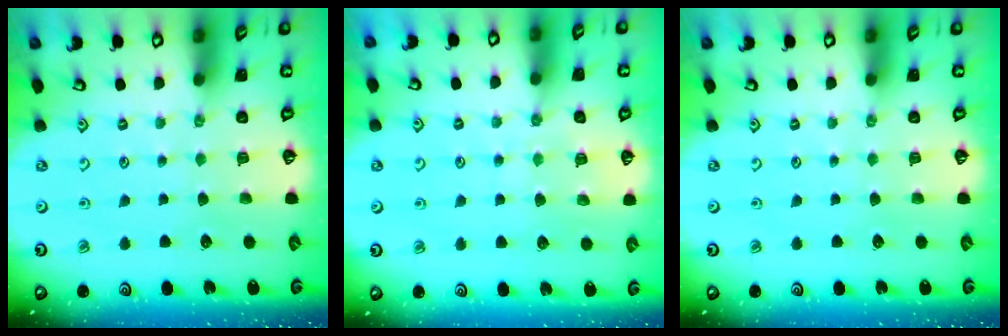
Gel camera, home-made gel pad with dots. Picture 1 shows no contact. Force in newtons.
{"total": 7.9, "press": 7.9, "slide": 0.8}
{"total": 0.0}